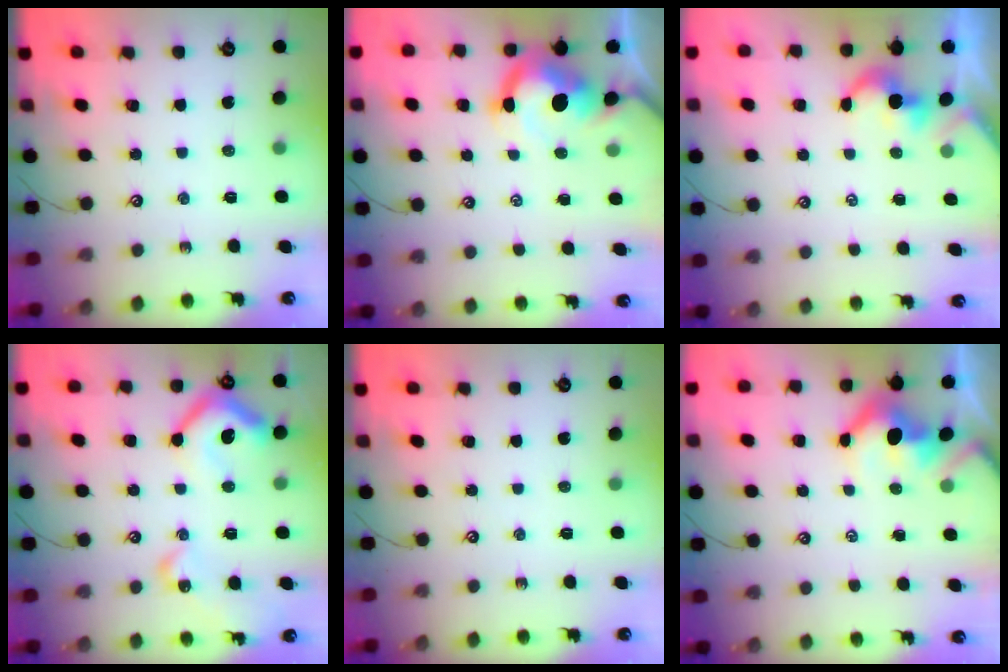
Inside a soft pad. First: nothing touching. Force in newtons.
{"total": 8.1, "press": 8.0, "slide": 1.4}
{"total": 2.9, "press": 2.9, "slide": 0.2}
{"total": 14.6, "press": 14.6, "slide": 0.8}
{"total": 0.0}
{"total": 6.1, "press": 6.0, "slide": 1.0}